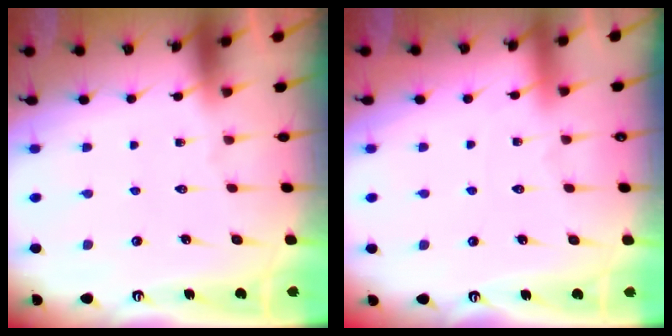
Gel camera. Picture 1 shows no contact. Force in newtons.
{"total": 1.4, "press": 1.3, "slide": 0.3}